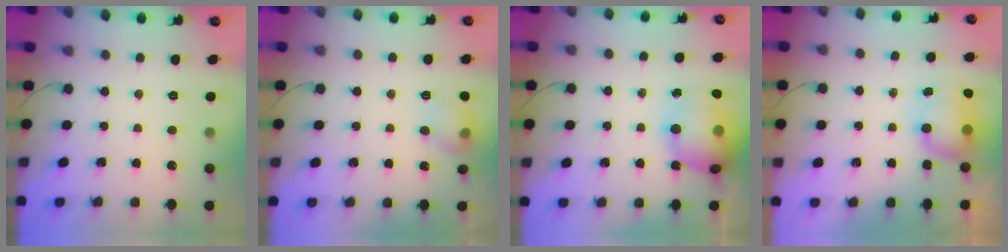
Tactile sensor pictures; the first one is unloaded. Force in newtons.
{"total": 8.2, "press": 8.2, "slide": 0.8}
{"total": 19.5, "press": 19.1, "slide": 3.8}
{"total": 9.1, "press": 8.1, "slide": 4.2}